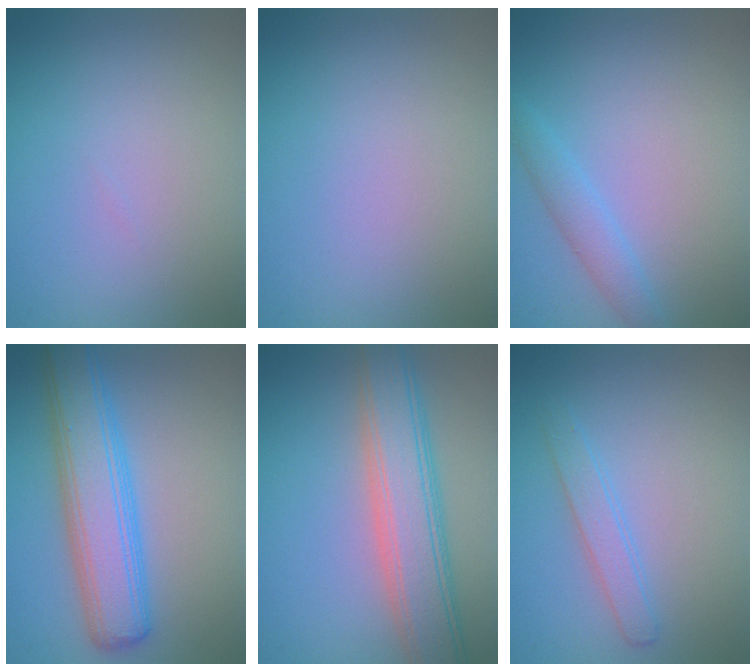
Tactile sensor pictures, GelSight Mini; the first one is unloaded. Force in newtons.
{"total": 0.0}
{"total": 2.0, "press": 2.0, "slide": 0.2}
{"total": 7.0, "press": 7.0, "slide": 0.1}
{"total": 6.9, "press": 6.9, "slide": 0.2}
{"total": 1.9, "press": 1.9, "slide": 0.1}